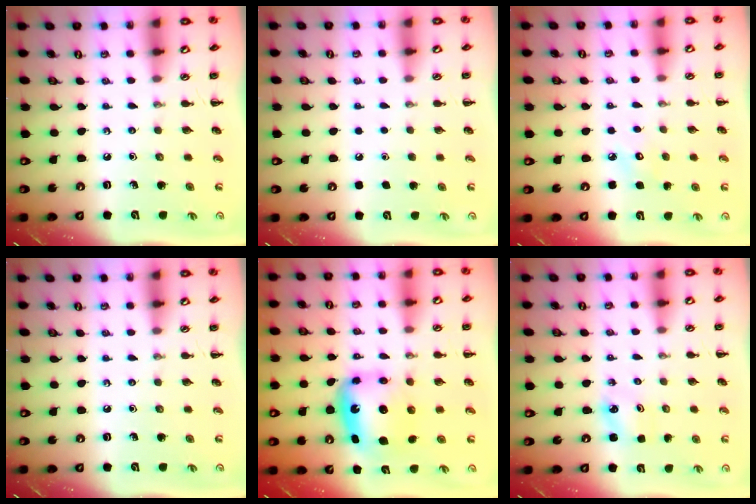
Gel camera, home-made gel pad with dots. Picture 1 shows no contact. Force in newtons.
{"total": 1.8, "press": 1.7, "slide": 0.1}
{"total": 3.9, "press": 3.8, "slide": 1.0}
{"total": 0.0}
{"total": 6.7, "press": 6.6, "slide": 1.4}
{"total": 2.6, "press": 2.5, "slide": 0.7}